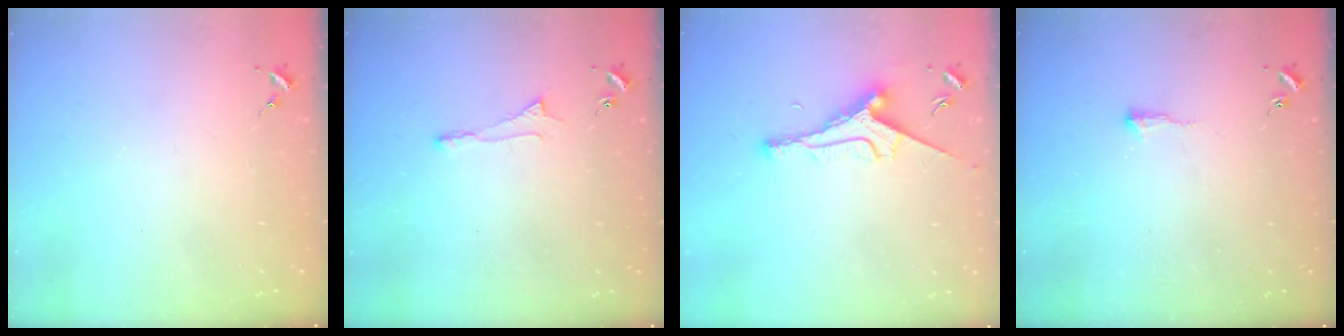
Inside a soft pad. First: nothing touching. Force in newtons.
{"total": 3.5, "press": 3.4, "slide": 0.5}
{"total": 9.4, "press": 9.4, "slide": 0.9}
{"total": 4.0, "press": 3.9, "slide": 0.8}